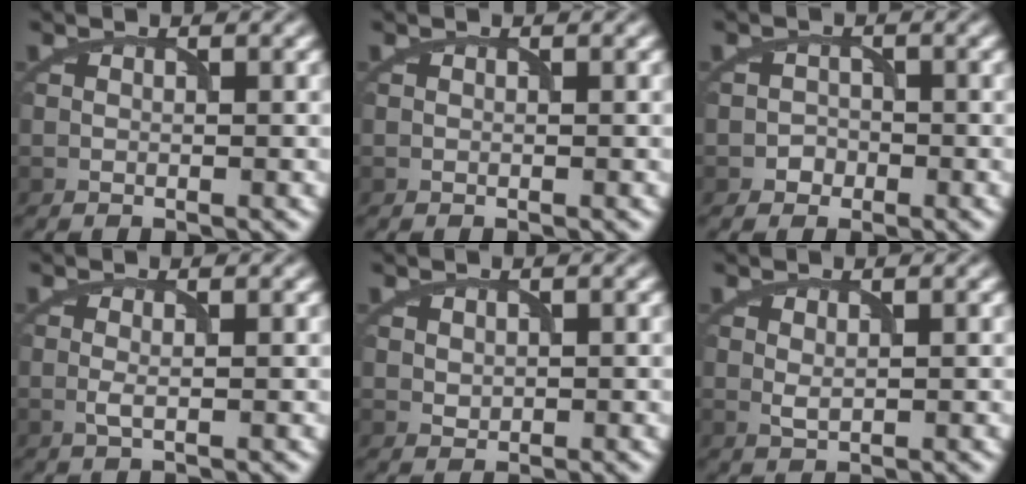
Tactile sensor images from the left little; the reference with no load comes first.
{"total": 0.0}
{"total": 1.3, "force": [-0.6, 1.1, 0.1], "torque": [0.007, 0.004, -0.012]}
{"total": 0.9, "force": [0.0, 0.1, 0.9], "torque": [-0.022, -0.001, -0.001]}
{"total": 0.8, "force": [0.4, 0.6, 0.3], "torque": [-0.007, -0.001, 0.014]}
{"total": 0.9, "force": [0.4, 0.4, 0.7], "torque": [-0.020, -0.003, 0.012]}